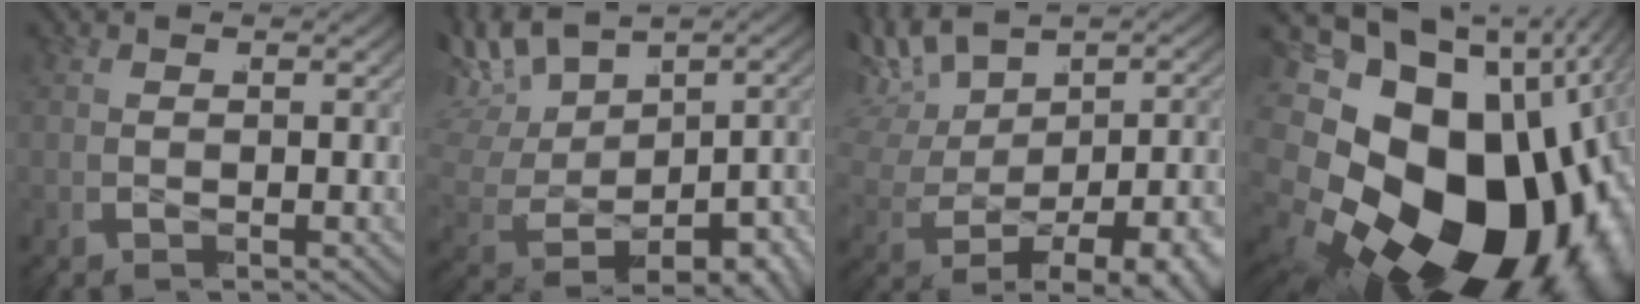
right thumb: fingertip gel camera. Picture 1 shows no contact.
{"total": 8.2, "force": [0.6, 5.8, 5.7], "torque": [-0.147, -0.020, 0.020]}
{"total": 8.8, "force": [-0.6, 5.4, 6.9], "torque": [-0.154, -0.024, 0.008]}
{"total": 28.9, "force": [-4.4, 20.7, 19.7], "torque": [-0.348, -0.056, -0.057]}